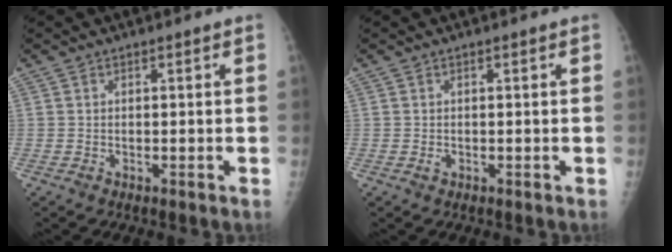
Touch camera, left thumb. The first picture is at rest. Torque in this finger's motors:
{"motor_torque": [-0.11, 0.13, 0.15, 0.05, 0.00]}